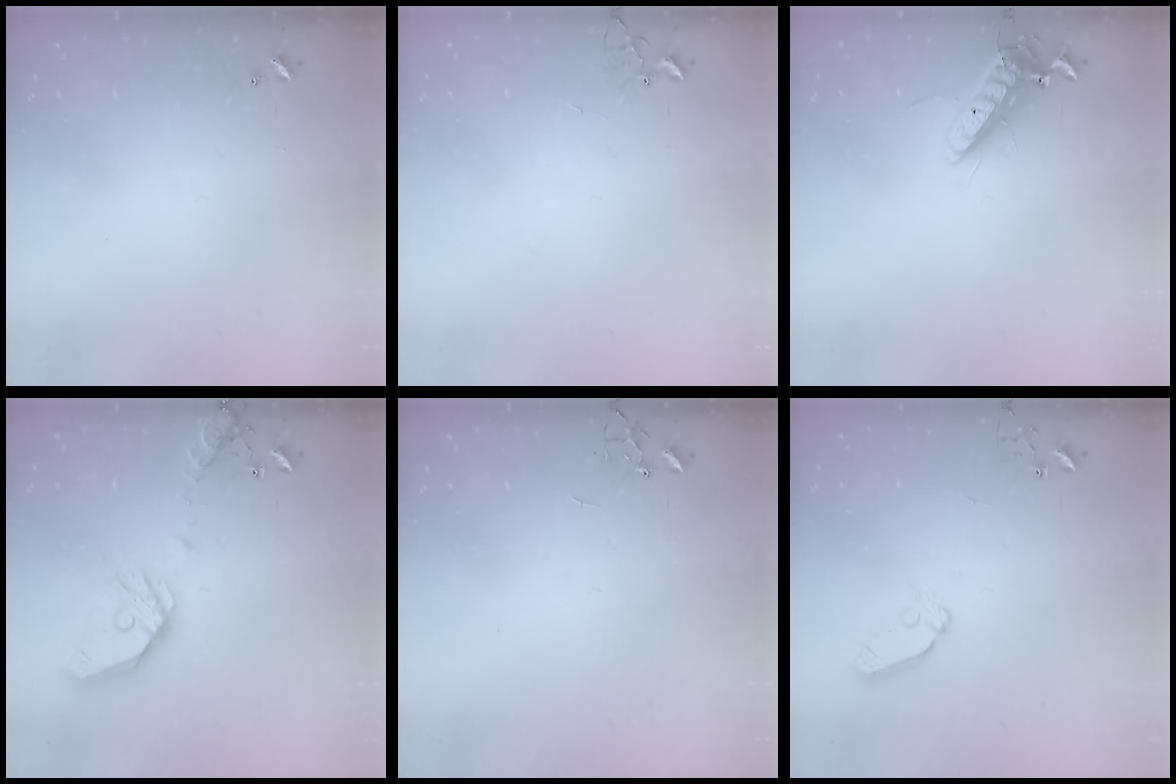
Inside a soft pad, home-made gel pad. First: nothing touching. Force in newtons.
{"total": 4.9, "press": 4.9, "slide": 0.5}
{"total": 13.1, "press": 12.9, "slide": 2.5}
{"total": 15.7, "press": 15.4, "slide": 2.5}
{"total": 0.0}
{"total": 7.0, "press": 7.0, "slide": 0.6}